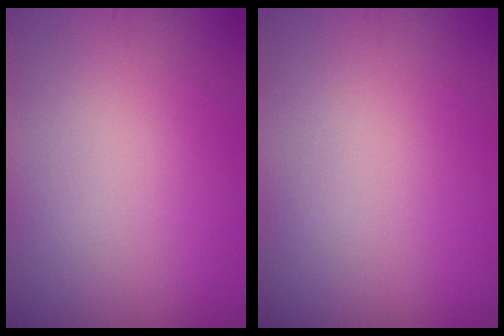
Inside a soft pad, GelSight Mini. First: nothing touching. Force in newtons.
{"total": 0.0}